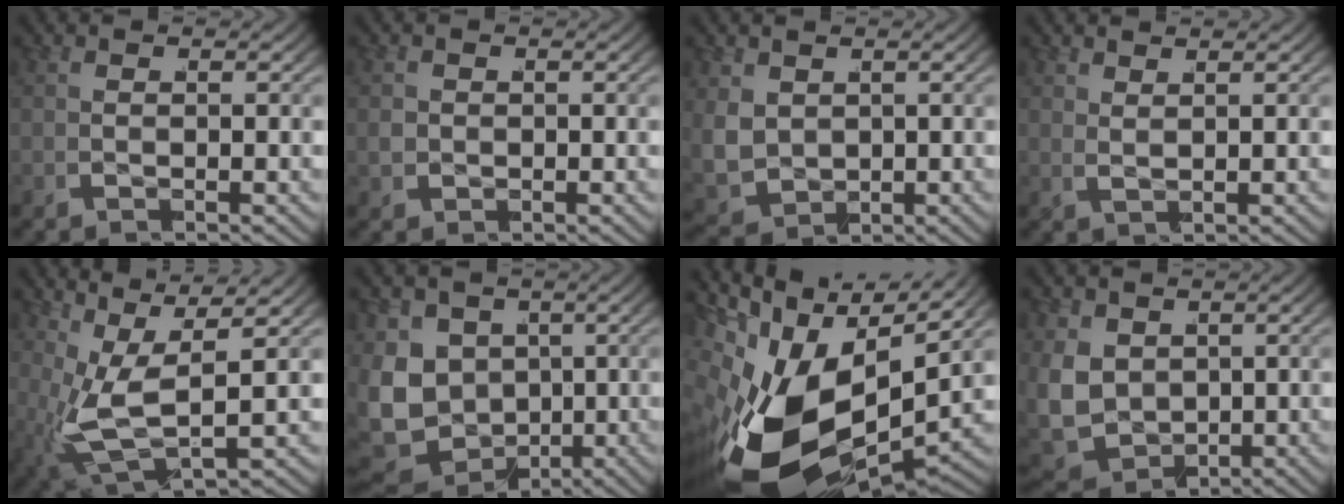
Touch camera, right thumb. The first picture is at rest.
{"total": 2.0, "force": [-0.1, 1.9, 0.5], "torque": [-0.019, -0.012, 0.003]}
{"total": 4.6, "force": [-0.1, 3.9, 2.4], "torque": [-0.076, -0.033, 0.018]}
{"total": 1.5, "force": [1.5, 0.1, 0.4], "torque": [0.003, 0.005, 0.029]}
{"total": 8.6, "force": [1.2, 5.2, 6.7], "torque": [-0.139, -0.034, 0.031]}
{"total": 11.7, "force": [-2.0, 9.8, 6.2], "torque": [-0.177, -0.067, -0.014]}
{"total": 19.9, "force": [-5.0, 12.2, 14.9], "torque": [-0.296, -0.083, -0.049]}
{"total": 8.1, "force": [-0.8, 6.8, 4.2], "torque": [-0.142, -0.054, 0.007]}